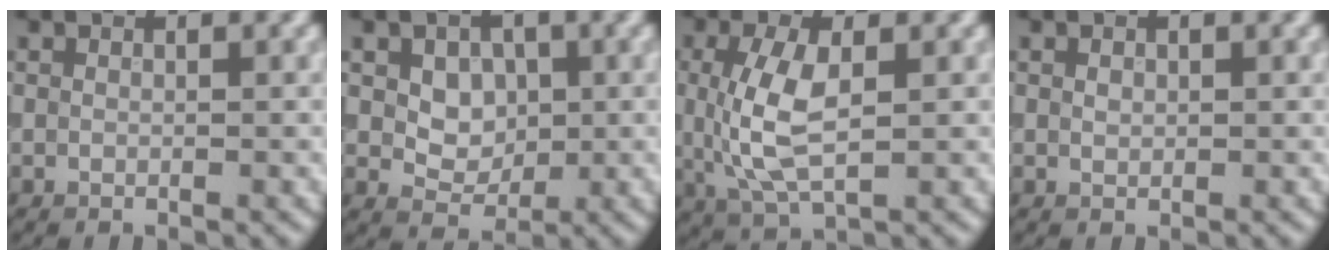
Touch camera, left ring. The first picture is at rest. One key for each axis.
{"total": 3.2, "fx": 0.4, "fy": 2.5, "fz": 2.0, "tx": -0.027, "ty": -0.003, "tz": 0.005}
{"total": 6.2, "fx": 0.2, "fy": 3.0, "fz": 5.5, "tx": -0.131, "ty": -0.002, "tz": 0.008}
{"total": 0.7, "fx": 0.2, "fy": 0.5, "fz": 0.4, "tx": -0.007, "ty": 0.000, "tz": 0.003}